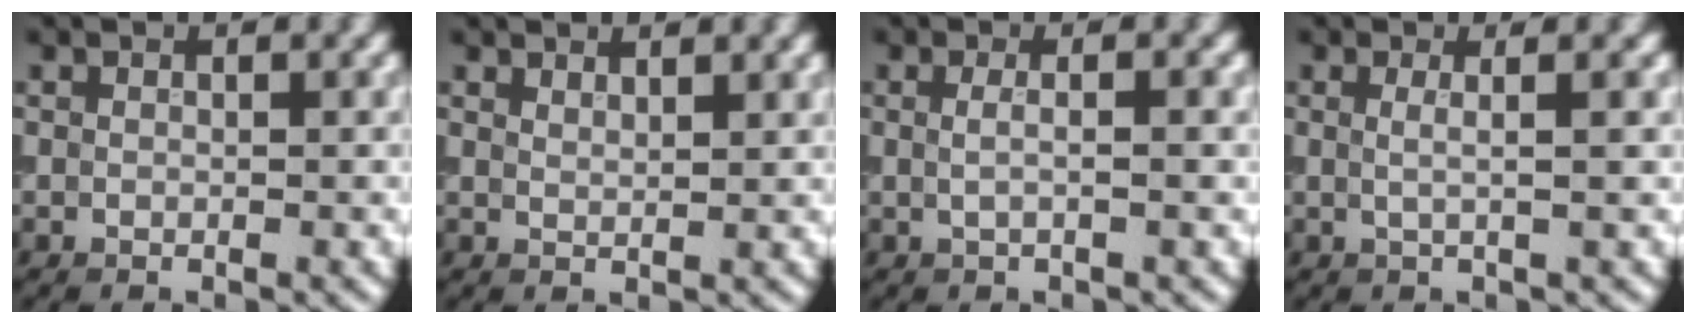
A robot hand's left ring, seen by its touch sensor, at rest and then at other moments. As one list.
[{"total": 2.1, "force": [1.8, 0.6, 0.9], "torque": [-0.003, 0.005, 0.019]}, {"total": 2.5, "force": [0.4, 1.1, 2.2], "torque": [-0.023, -0.003, -0.009]}, {"total": 2.4, "force": [0.5, 0.8, 2.2], "torque": [-0.033, -0.001, -0.010]}]